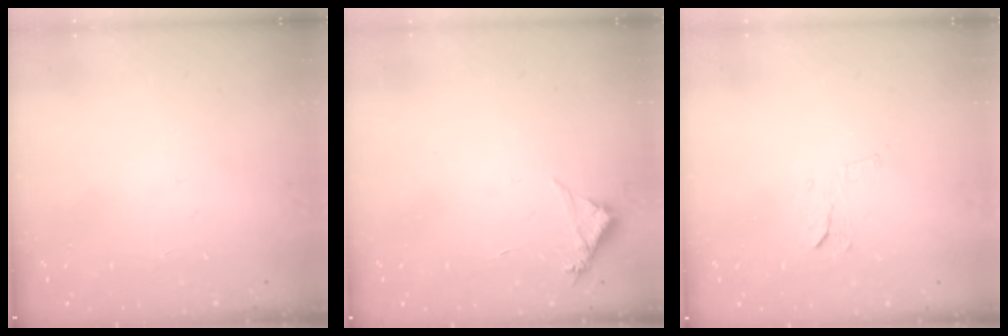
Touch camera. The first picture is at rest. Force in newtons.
{"total": 4.3, "press": 4.2, "slide": 0.4}
{"total": 5.6, "press": 5.6, "slide": 0.4}